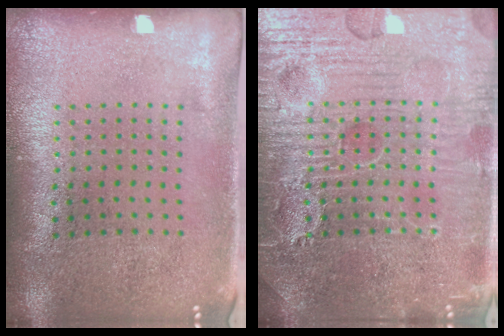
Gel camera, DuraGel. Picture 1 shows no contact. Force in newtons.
{"total": 7.8, "press": 7.8, "slide": 0.8}